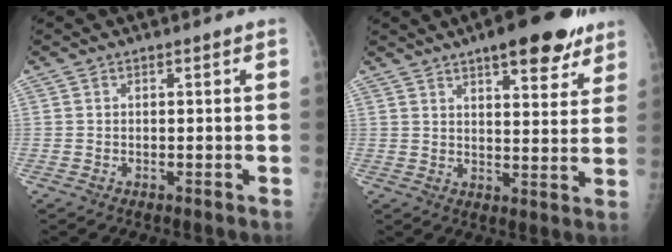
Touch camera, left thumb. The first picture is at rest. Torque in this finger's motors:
{"motor_torque": [-0.15, 0.19, -0.34, -0.27, -0.03]}